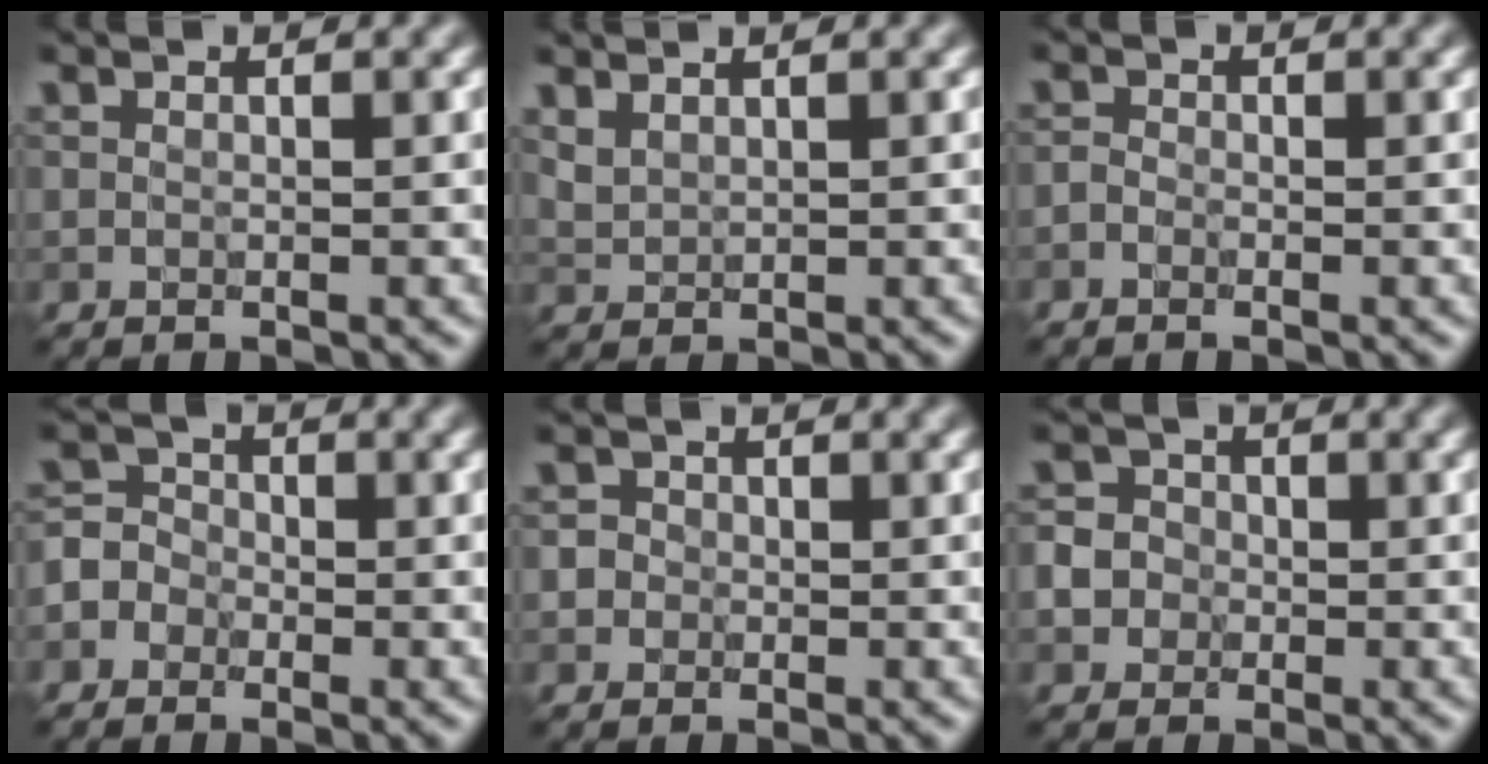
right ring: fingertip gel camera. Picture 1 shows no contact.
{"total": 1.4, "force": [1.1, 0.5, 0.6], "torque": [-0.019, 0.001, 0.031]}
{"total": 0.8, "force": [-0.5, 0.4, 0.4], "torque": [-0.007, -0.001, -0.013]}
{"total": 3.7, "force": [-1.8, 3.0, 0.9], "torque": [-0.001, 0.008, -0.045]}
{"total": 2.3, "force": [0.4, 2.1, 0.9], "torque": [0.007, 0.015, -0.016]}
{"total": 5.1, "force": [-1.0, 4.7, 1.6], "torque": [-0.016, 0.017, -0.045]}